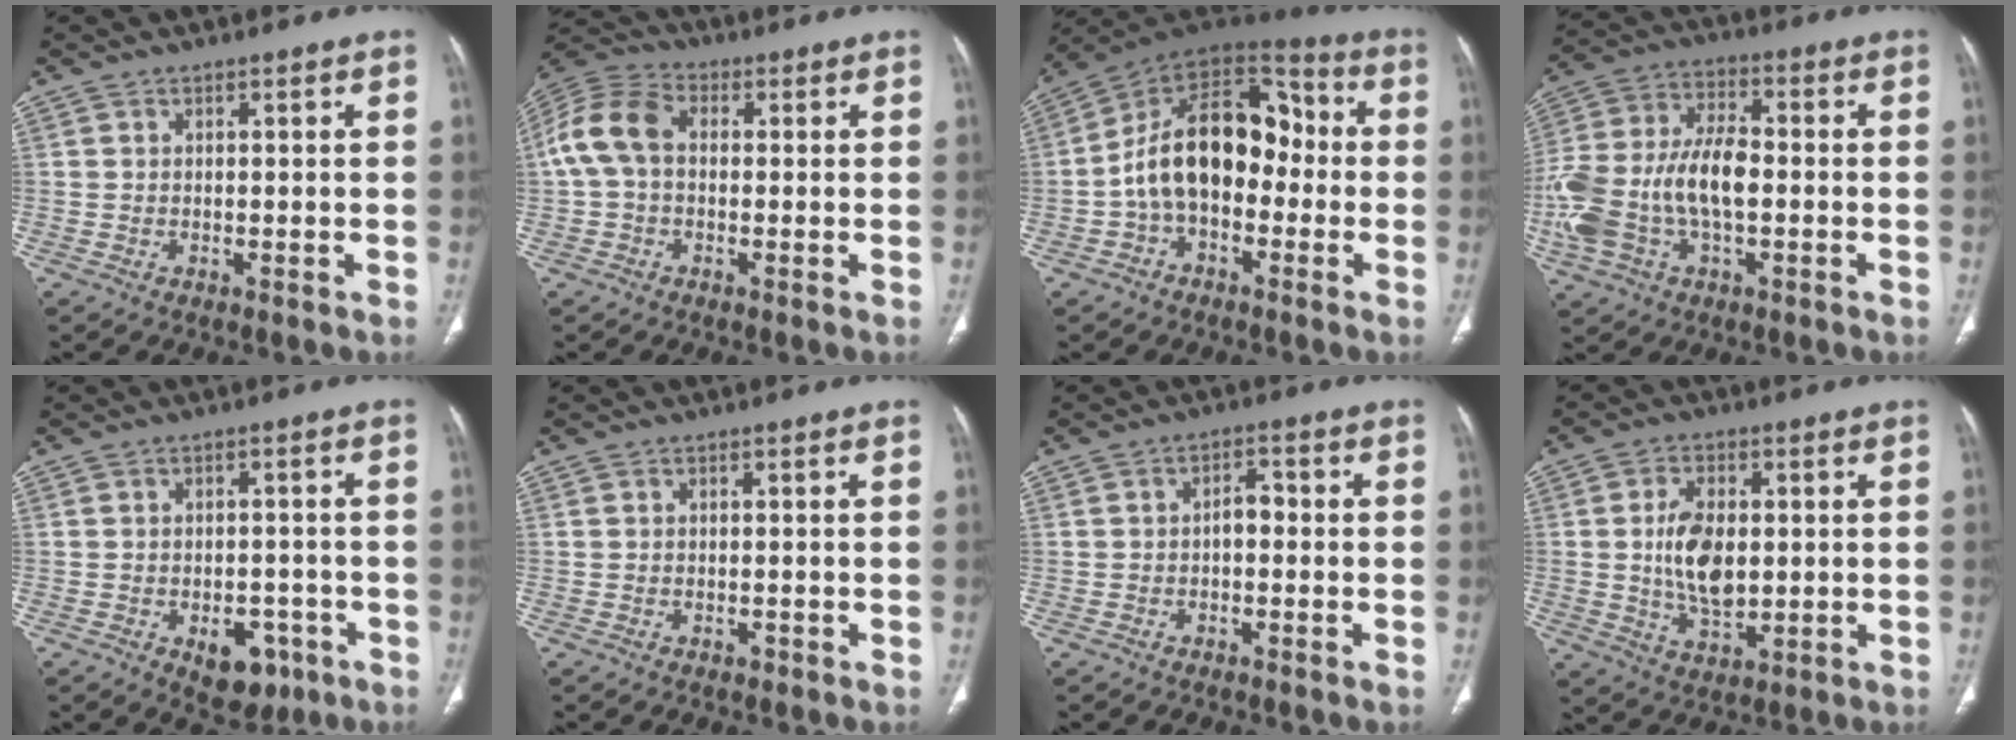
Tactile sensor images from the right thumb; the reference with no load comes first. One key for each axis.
{"total": 10.1, "fx": 0.5, "fy": 7.0, "fz": 7.3, "tx": -0.150, "ty": 0.031, "tz": 0.000}
{"total": 17.9, "fx": -2.0, "fy": 11.4, "fz": 13.7, "tx": -0.197, "ty": 0.059, "tz": -0.045}
{"total": 18.4, "fx": -2.9, "fy": 10.1, "fz": 15.1, "tx": -0.334, "ty": 0.028, "tz": -0.052}
{"total": 7.6, "fx": -3.5, "fy": 4.8, "fz": 4.8, "tx": -0.037, "ty": 0.017, "tz": -0.039}
{"total": 0.7, "fx": -0.5, "fy": 0.5, "fz": 0.2, "tx": -0.003, "ty": 0.001, "tz": -0.009}
{"total": 3.1, "fx": -0.7, "fy": 1.8, "fz": 2.4, "tx": -0.028, "ty": 0.017, "tz": -0.017}
{"total": 10.0, "fx": 0.3, "fy": 5.8, "fz": 8.1, "tx": -0.141, "ty": -0.005, "tz": 0.012}